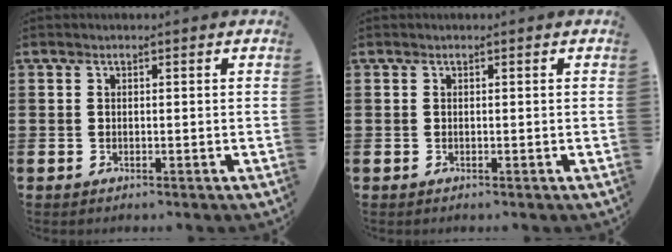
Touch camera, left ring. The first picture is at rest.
{"total": 0.0}